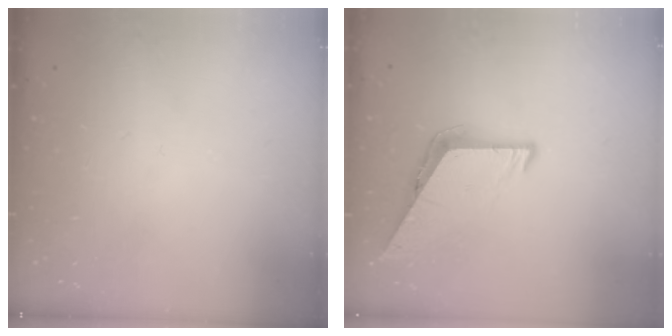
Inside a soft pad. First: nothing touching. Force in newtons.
{"total": 8.4, "press": 8.4, "slide": 0.9}